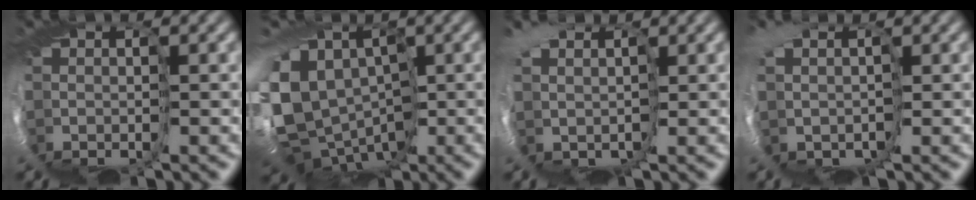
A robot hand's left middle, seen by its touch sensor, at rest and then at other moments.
{"total": 12.8, "force": [-0.9, 9.9, 8.1], "torque": [-0.187, 0.001, -0.021]}
{"total": 3.7, "force": [1.7, 2.8, 1.7], "torque": [-0.039, -0.011, 0.016]}
{"total": 4.6, "force": [1.1, 3.4, 2.9], "torque": [-0.070, -0.023, 0.015]}